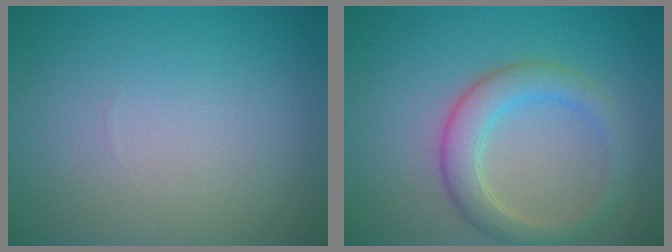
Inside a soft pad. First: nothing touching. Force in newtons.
{"total": 3.8, "press": 3.8, "slide": 0.2}